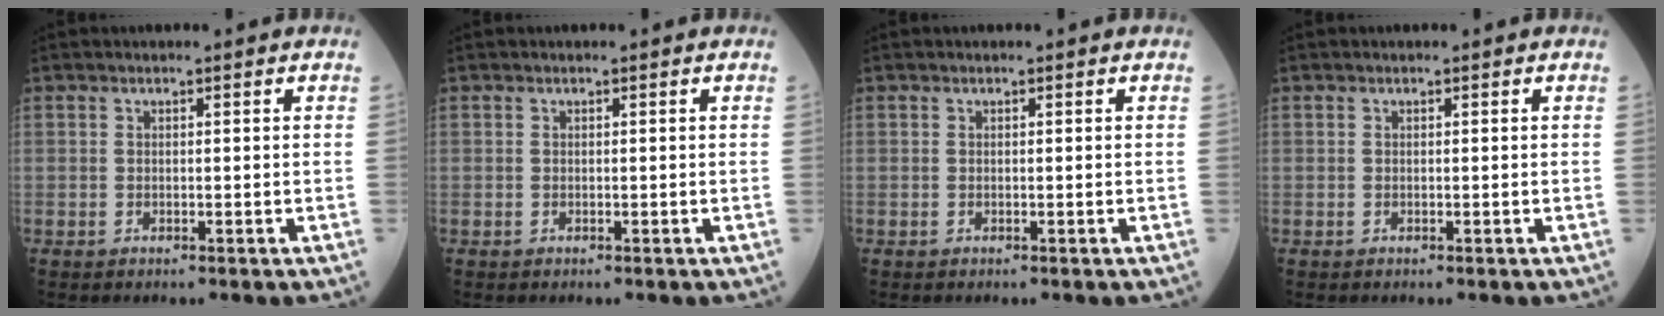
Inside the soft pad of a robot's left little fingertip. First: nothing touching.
{"total": 0.0}
{"total": 0.0}
{"total": 0.0}